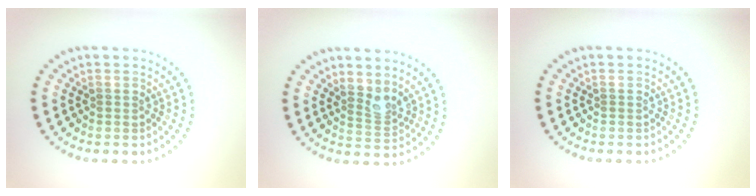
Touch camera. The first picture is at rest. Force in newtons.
{"total": 2.1, "press": 1.6, "slide": 1.4}
{"total": 0.0}